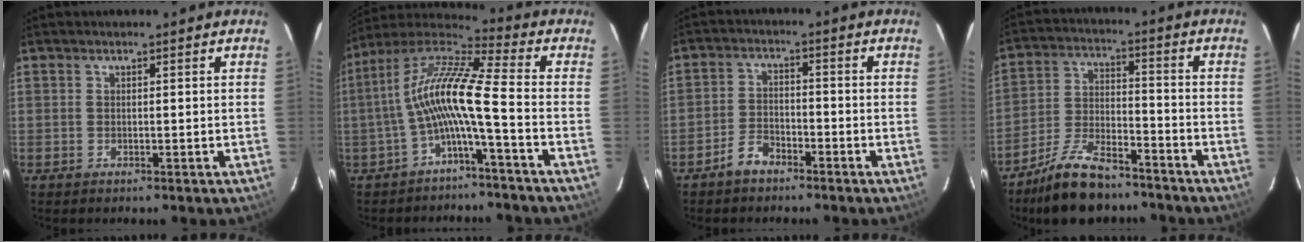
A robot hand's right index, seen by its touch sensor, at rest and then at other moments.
{"total": 12.1, "force": [-3.0, 0.6, 11.7], "torque": [-0.233, 0.016, -0.064]}
{"total": 4.5, "force": [-3.5, 2.1, 1.7], "torque": [-0.051, 0.012, -0.065]}
{"total": 13.6, "force": [-10.9, 4.7, 6.6], "torque": [-0.141, 0.003, -0.194]}